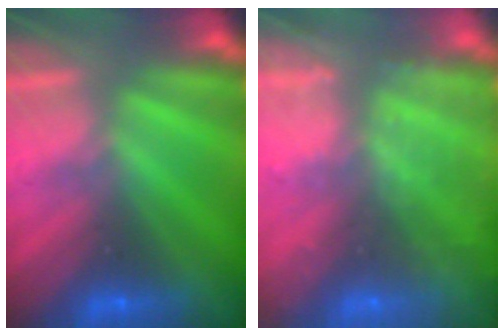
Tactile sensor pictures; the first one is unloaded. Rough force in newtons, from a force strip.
{"total": 6.0}